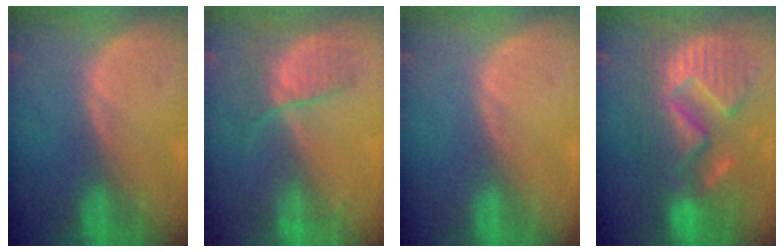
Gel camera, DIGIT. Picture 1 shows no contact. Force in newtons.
{"total": 7.0, "press": 6.0, "slide": 3.7}
{"total": 0.0}
{"total": 13.2, "press": 13.2, "slide": 1.2}